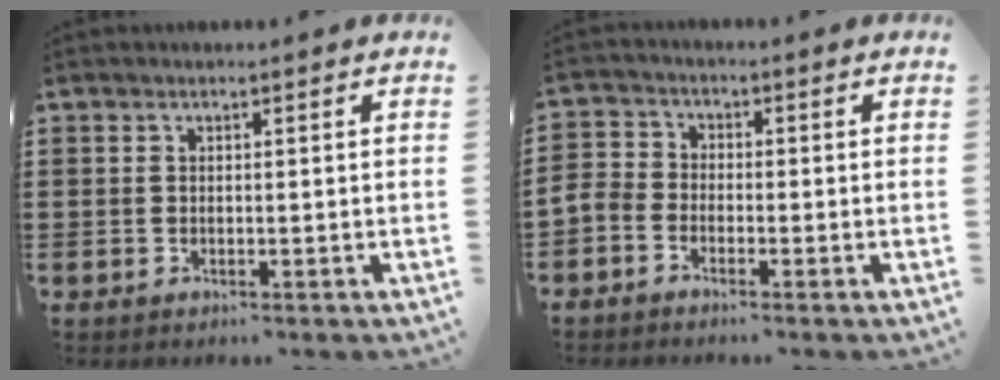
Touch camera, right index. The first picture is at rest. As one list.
[{"total": 2.6, "force": [-2.3, 1.0, 0.5], "torque": [-0.028, 0.000, -0.054]}]